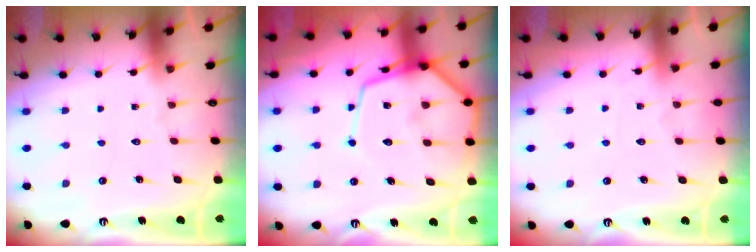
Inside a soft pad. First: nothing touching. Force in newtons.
{"total": 15.8, "press": 15.7, "slide": 1.5}
{"total": 2.9, "press": 2.9, "slide": 0.4}